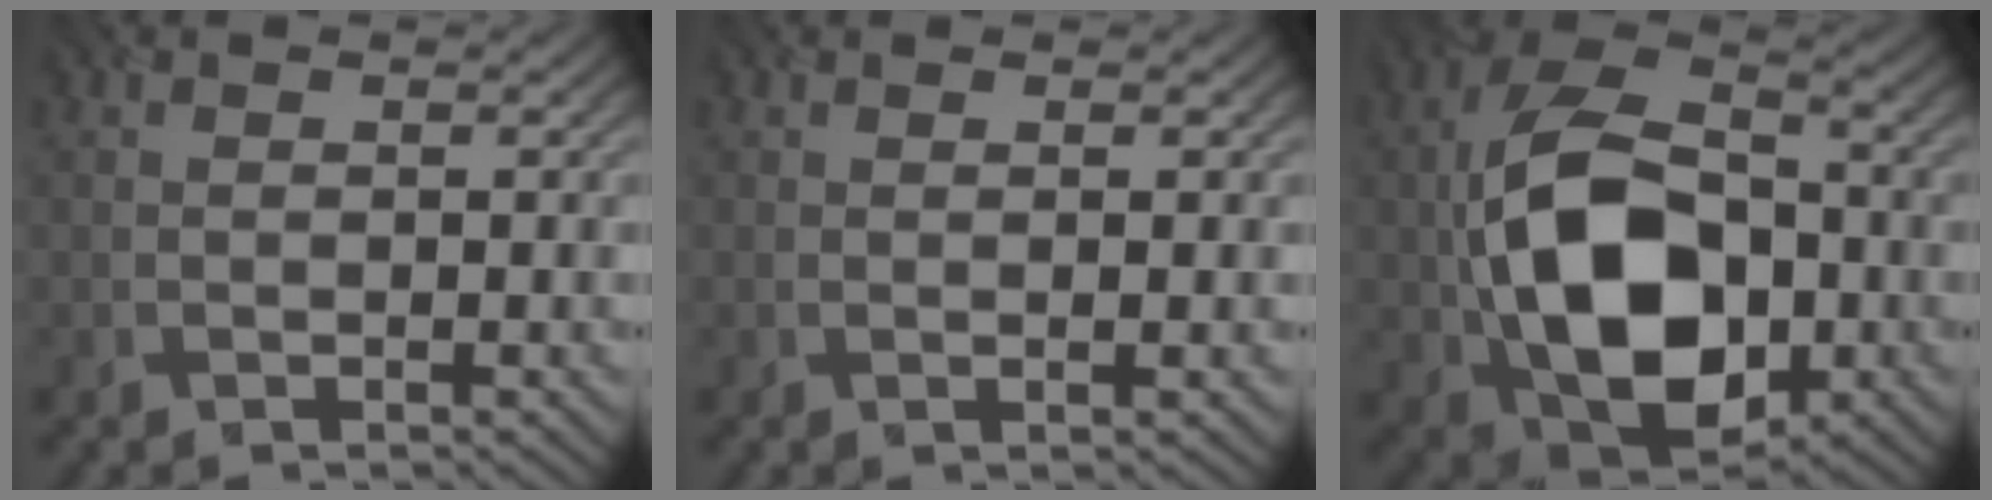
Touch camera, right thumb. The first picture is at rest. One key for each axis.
{"total": 0.9, "fx": 0.3, "fy": -0.1, "fz": 0.9, "tx": -0.016, "ty": 0.004, "tz": 0.002}
{"total": 15.3, "fx": -2.8, "fy": 9.9, "fz": 11.3, "tx": -0.226, "ty": -0.010, "tz": -0.059}